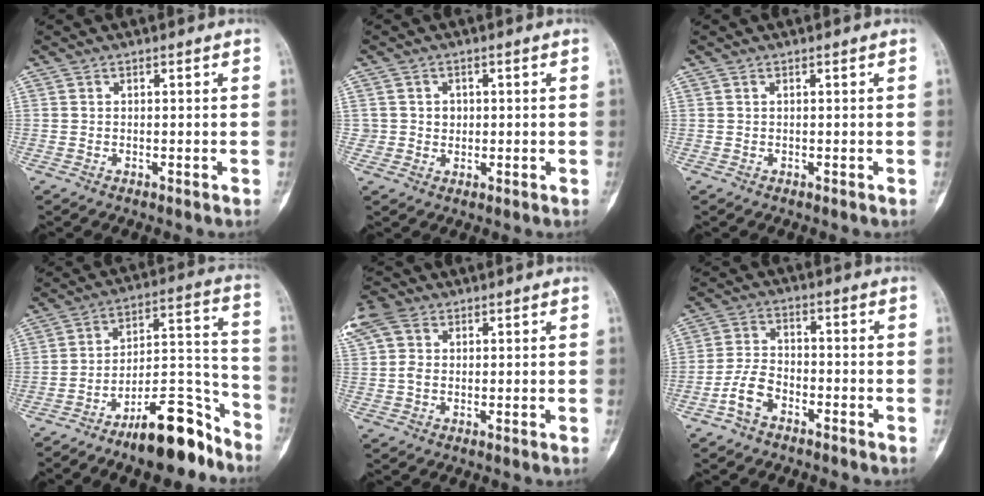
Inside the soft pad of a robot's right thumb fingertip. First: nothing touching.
{"total": 2.7, "force": [0.4, 2.5, 0.7], "torque": [0.008, 0.004, 0.007]}
{"total": 0.0}
{"total": 16.4, "force": [-11.8, 5.3, 10.0], "torque": [-0.116, 0.107, -0.194]}
{"total": 7.6, "force": [2.9, 5.5, 4.4], "torque": [-0.100, 0.018, 0.056]}
{"total": 6.1, "force": [-3.6, 3.5, 3.5], "torque": [-0.069, 0.027, -0.075]}